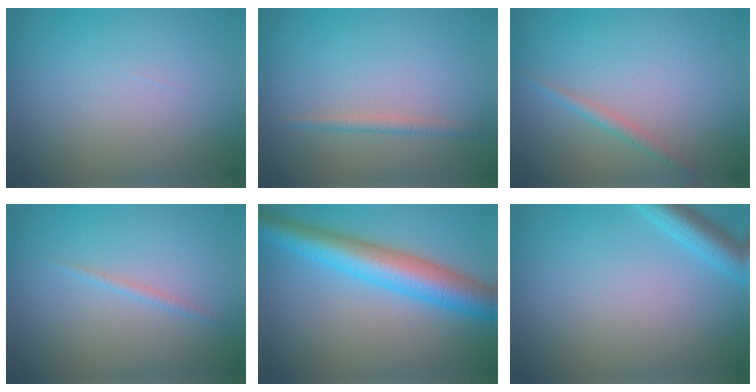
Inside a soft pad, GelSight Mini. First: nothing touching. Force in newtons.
{"total": 1.2, "press": 1.2, "slide": 0.0}
{"total": 1.3, "press": 1.3, "slide": 0.1}
{"total": 0.8, "press": 0.8, "slide": 0.1}
{"total": 7.4, "press": 7.4, "slide": 0.1}
{"total": 3.3, "press": 3.3, "slide": 0.2}